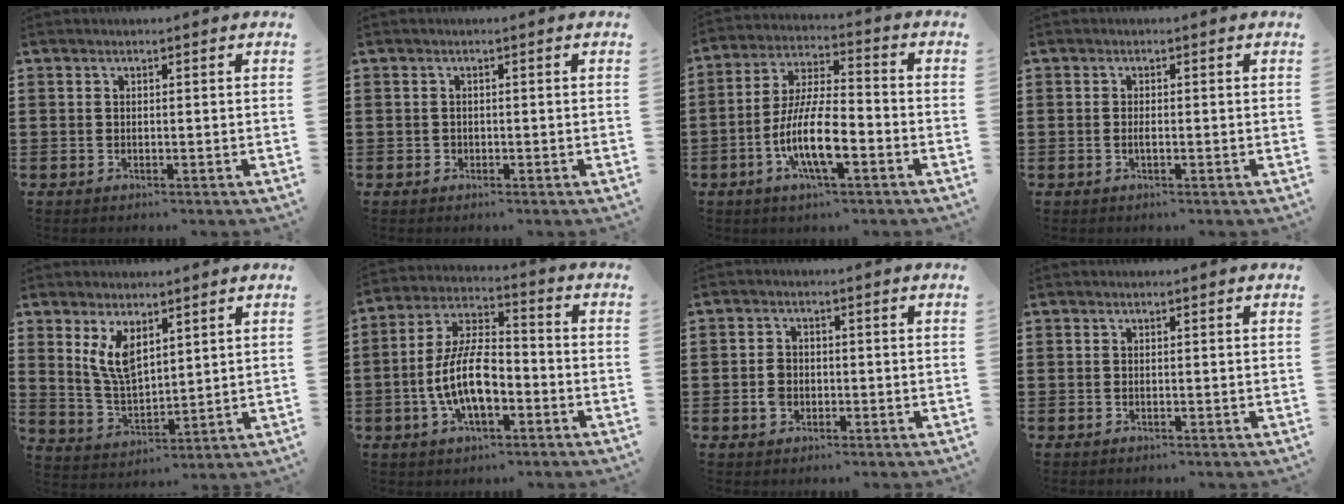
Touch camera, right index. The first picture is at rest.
{"total": 0.7, "force": [-0.2, 0.6, 0.1], "torque": [-0.005, 0.004, -0.006]}
{"total": 10.7, "force": [-4.0, 3.2, 9.3], "torque": [-0.206, -0.008, -0.079]}
{"total": 1.1, "force": [-0.3, 0.3, 1.0], "torque": [-0.020, -0.003, -0.005]}
{"total": 6.5, "force": [3.2, 3.0, 4.8], "torque": [-0.111, -0.008, 0.057]}
{"total": 10.7, "force": [-3.2, 4.9, 8.9], "torque": [-0.199, -0.002, -0.063]}
{"total": 2.9, "force": [-0.7, 2.2, 1.7], "torque": [-0.042, 0.002, -0.016]}
{"total": 0.0}